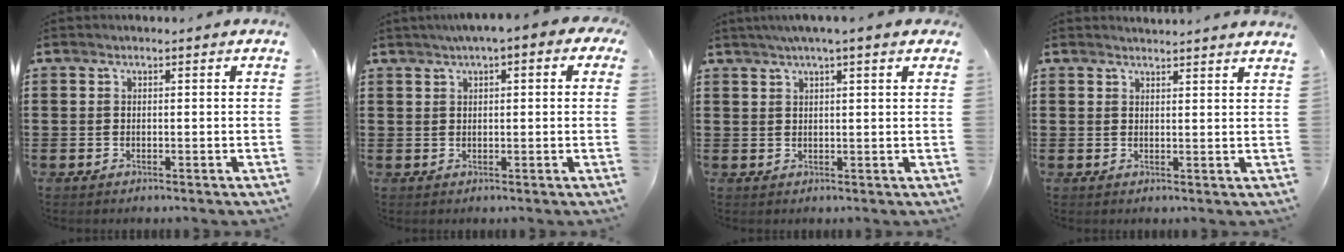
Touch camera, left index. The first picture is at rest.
{"total": 2.4, "force": [1.0, 0.6, 2.1], "torque": [-0.042, 0.006, 0.016]}
{"total": 3.3, "force": [2.4, 0.0, 2.3], "torque": [-0.050, 0.006, 0.043]}
{"total": 2.1, "force": [2.0, -0.4, -0.1], "torque": [-0.003, -0.006, 0.039]}